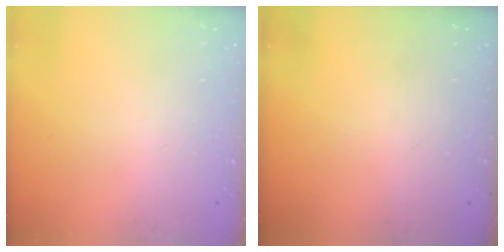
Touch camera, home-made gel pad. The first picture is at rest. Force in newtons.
{"total": 0.0}